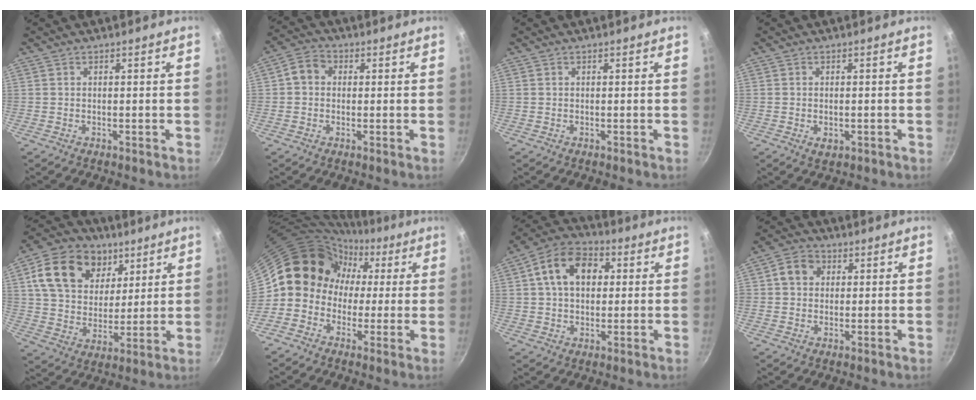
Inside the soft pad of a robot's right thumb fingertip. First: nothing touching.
{"total": 4.7, "force": [0.5, 4.0, 2.4], "torque": [-0.030, 0.010, -0.006]}
{"total": 0.0}
{"total": 2.2, "force": [-0.6, 1.4, 1.6], "torque": [-0.026, -0.004, -0.008]}
{"total": 18.5, "force": [7.8, 13.5, 10.0], "torque": [-0.154, -0.017, 0.130]}
{"total": 11.6, "force": [0.7, 10.7, 4.4], "torque": [-0.023, 0.037, -0.013]}
{"total": 12.4, "force": [2.8, 8.7, 8.4], "torque": [-0.113, 0.019, 0.028]}
{"total": 5.5, "force": [1.3, 4.7, 2.6], "torque": [-0.022, 0.007, 0.010]}